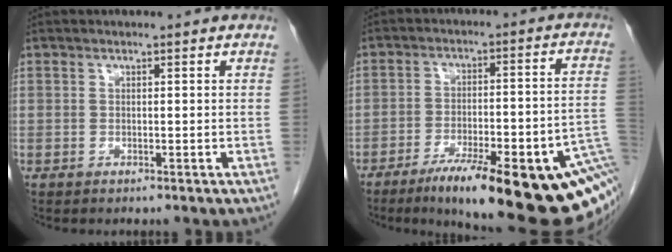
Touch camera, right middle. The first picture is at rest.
{"total": 22.0, "force": [-11.9, 3.6, 18.2], "torque": [-0.173, 0.009, -0.170]}